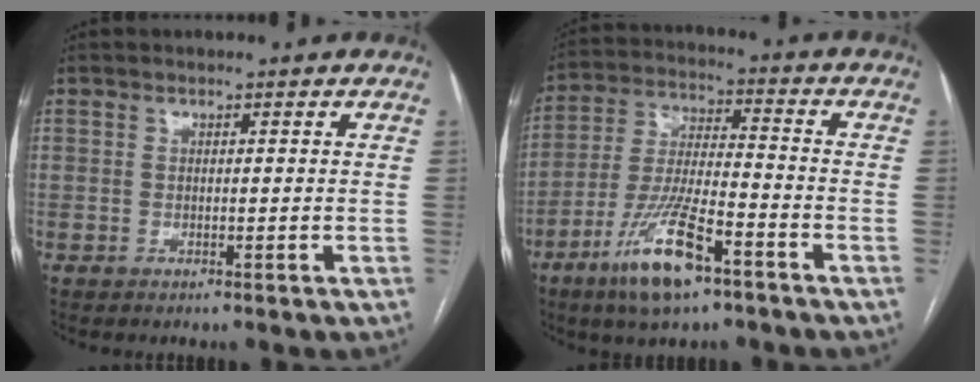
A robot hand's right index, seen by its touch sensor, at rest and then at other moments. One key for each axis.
{"total": 12.9, "fx": -7.5, "fy": 2.7, "fz": 10.1, "tx": -0.208, "ty": -0.015, "tz": -0.137}